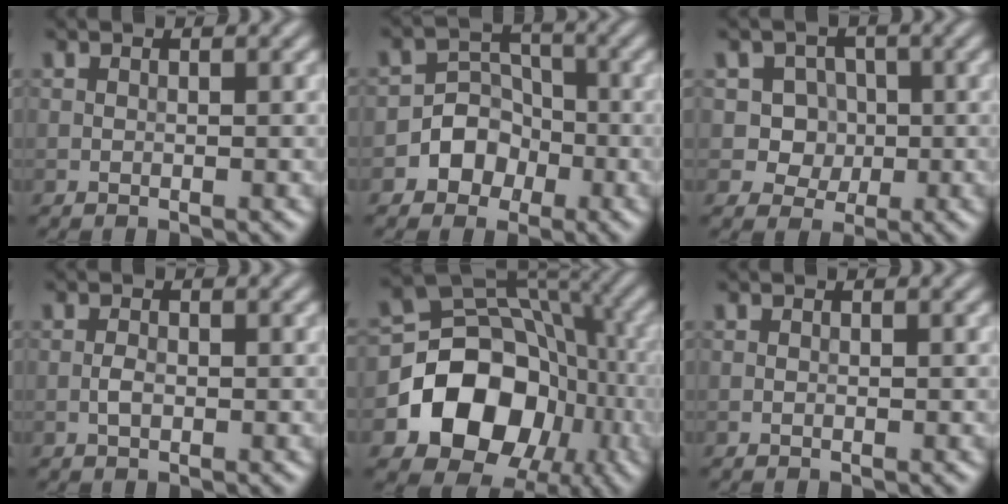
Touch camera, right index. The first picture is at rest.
{"total": 4.6, "force": [-2.1, 4.0, 1.2], "torque": [0.021, 0.013, -0.058]}
{"total": 3.7, "force": [0.2, 3.3, 1.5], "torque": [-0.007, 0.003, -0.004]}
{"total": 1.1, "force": [-0.3, 0.6, 0.9], "torque": [-0.018, 0.001, -0.008]}
{"total": 12.1, "force": [-3.8, 9.6, 6.3], "torque": [-0.096, -0.001, -0.067]}
{"total": 0.0}